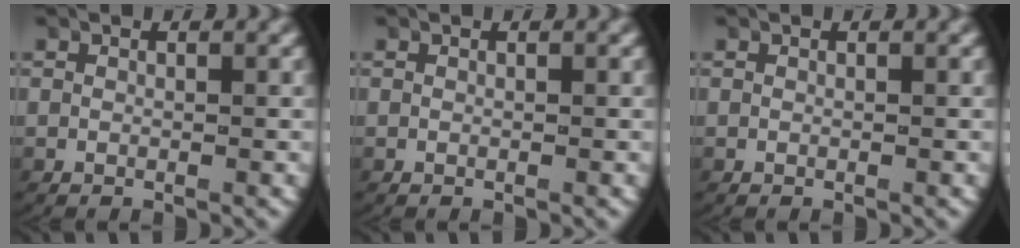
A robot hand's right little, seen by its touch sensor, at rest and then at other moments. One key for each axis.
{"total": 0.0}
{"total": 0.0}